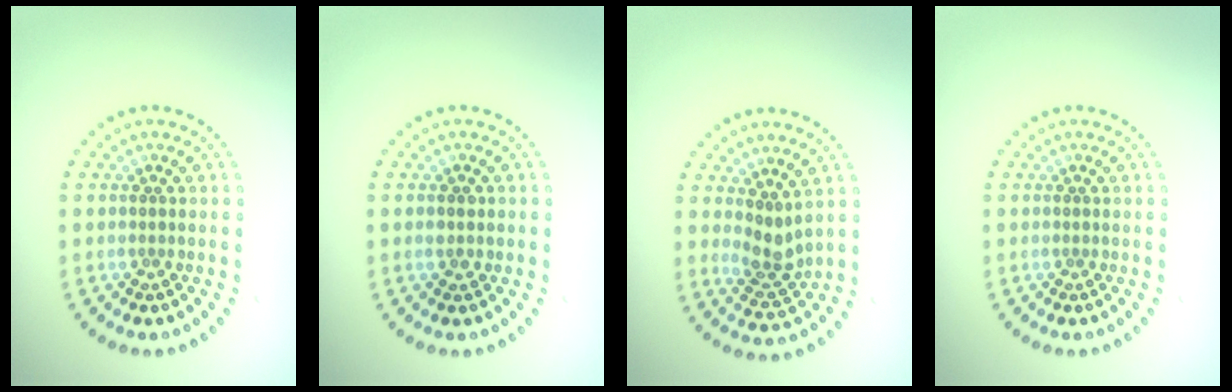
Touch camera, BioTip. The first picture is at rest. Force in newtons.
{"total": 1.2, "press": 1.2, "slide": 0.1}
{"total": 2.5, "press": 2.2, "slide": 1.2}
{"total": 0.0}